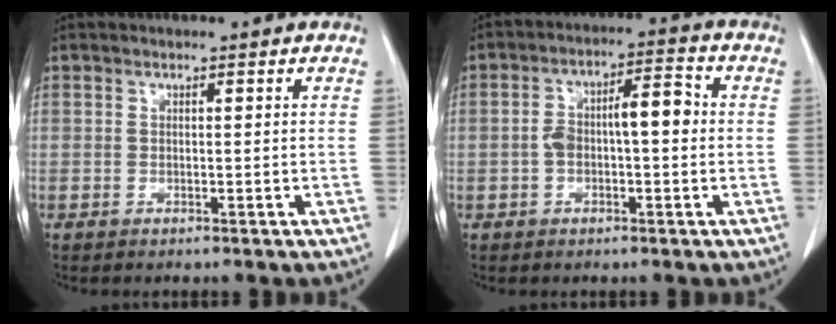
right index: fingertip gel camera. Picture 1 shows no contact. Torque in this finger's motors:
{"motor_torque": [0.20, 0.04, 0.18, 0.07]}